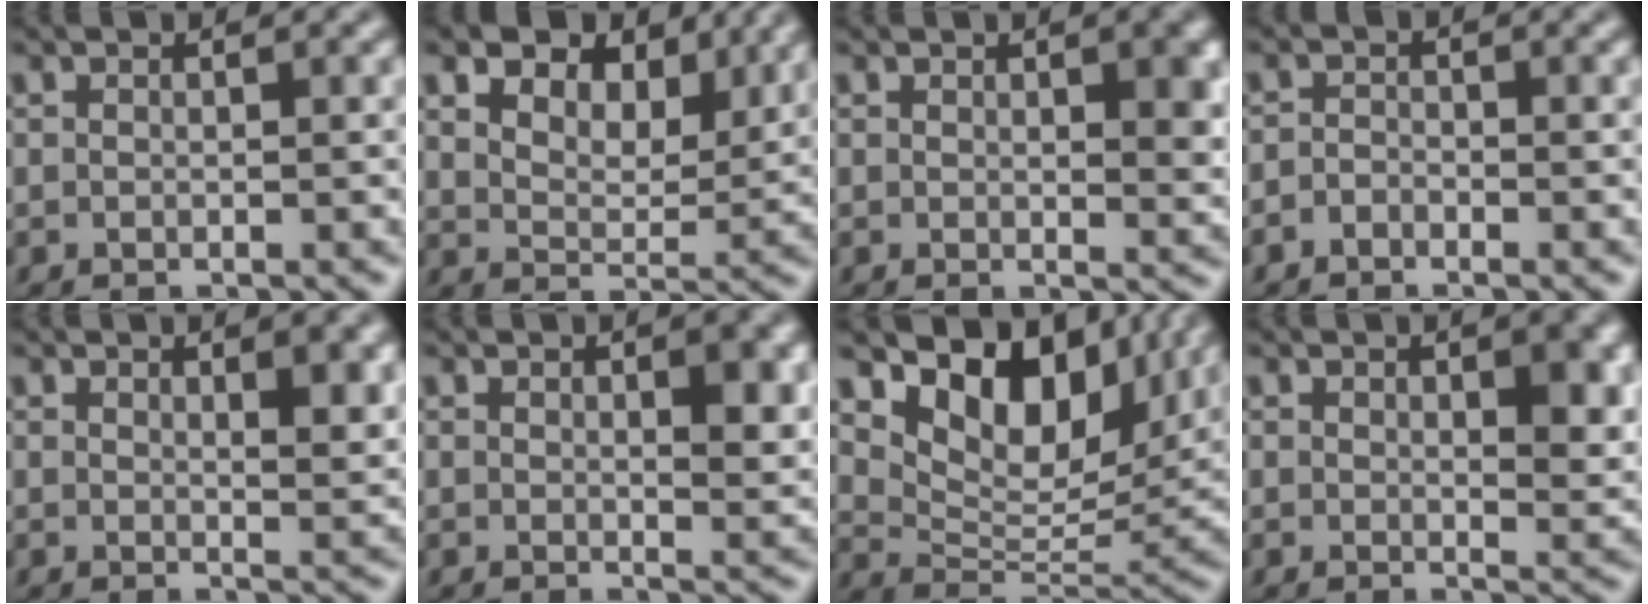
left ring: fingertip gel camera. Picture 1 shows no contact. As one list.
[{"total": 8.4, "force": [5.5, 4.3, 4.6], "torque": [-0.075, 0.005, 0.073]}, {"total": 4.2, "force": [1.1, 1.4, 3.8], "torque": [-0.041, 0.000, 0.020]}, {"total": 1.1, "force": [-0.8, 0.7, 0.4], "torque": [-0.005, 0.003, -0.019]}, {"total": 3.3, "force": [1.6, 1.0, 2.7], "torque": [-0.032, -0.003, 0.028]}, {"total": 4.0, "force": [1.4, 1.2, 3.6], "torque": [-0.044, -0.003, 0.024]}, {"total": 11.5, "force": [6.9, 6.1, 6.9], "torque": [-0.120, -0.006, 0.125]}, {"total": 5.4, "force": [1.7, 2.0, 4.7], "torque": [-0.053, -0.002, 0.032]}]